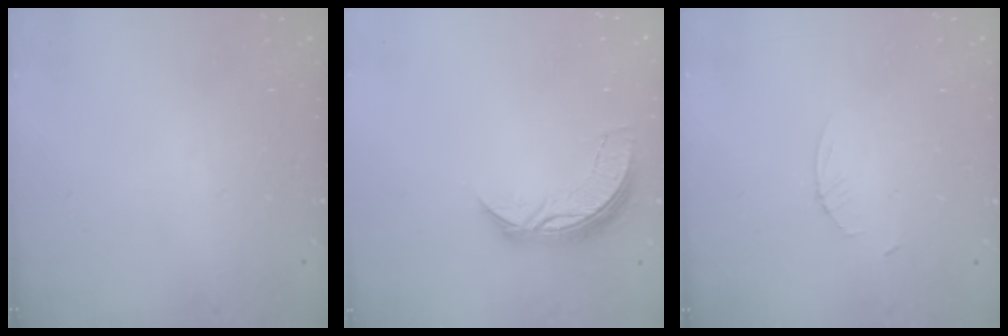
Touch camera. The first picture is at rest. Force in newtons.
{"total": 7.7, "press": 7.7, "slide": 0.0}
{"total": 2.3, "press": 2.3, "slide": 0.3}